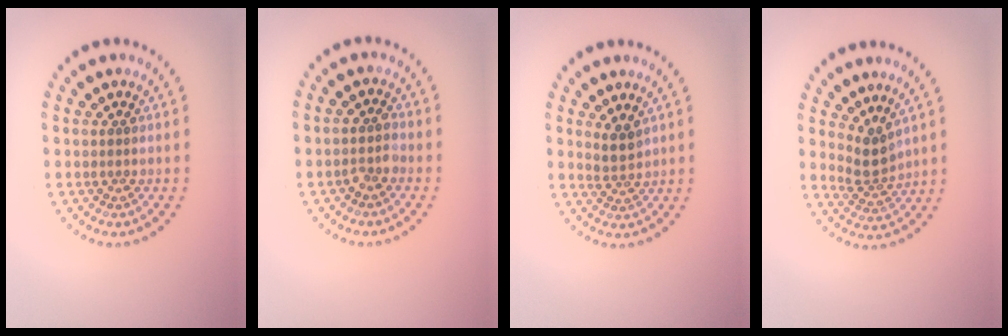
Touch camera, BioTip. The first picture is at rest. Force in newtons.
{"total": 1.5, "press": 1.4, "slide": 0.7}
{"total": 1.7, "press": 1.3, "slide": 1.1}
{"total": 2.4, "press": 1.7, "slide": 1.7}